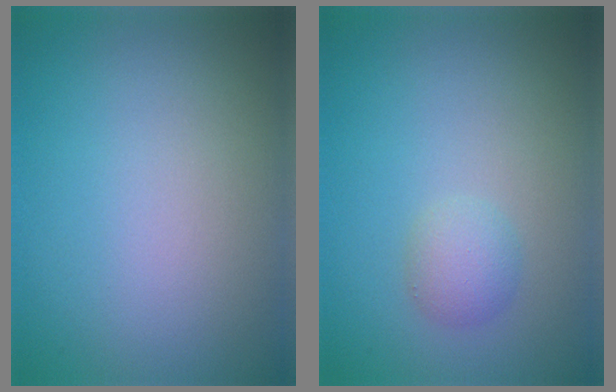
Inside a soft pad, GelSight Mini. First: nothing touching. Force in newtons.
{"total": 1.7, "press": 1.7, "slide": 0.1}